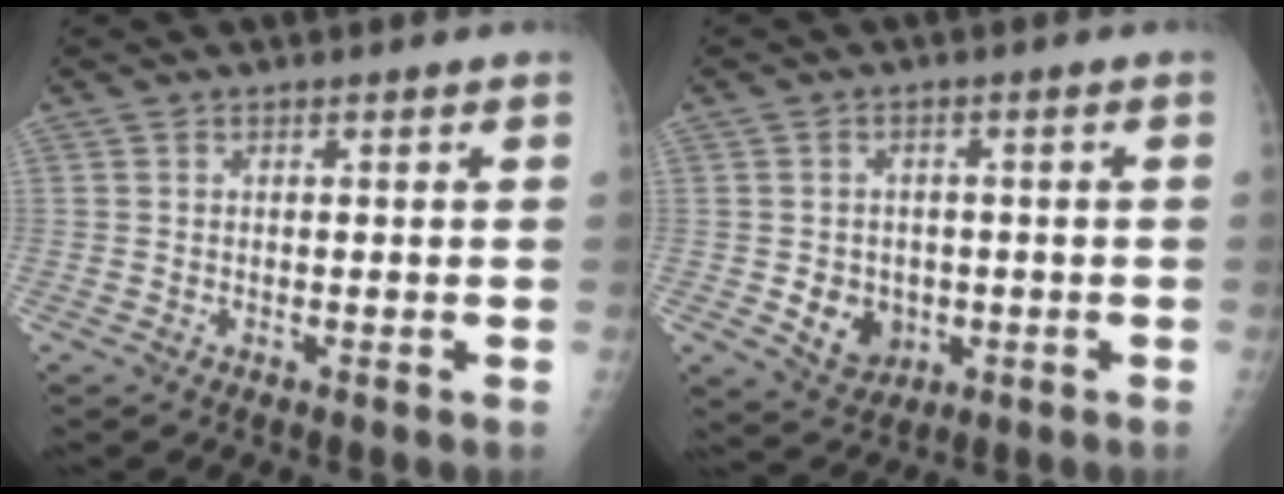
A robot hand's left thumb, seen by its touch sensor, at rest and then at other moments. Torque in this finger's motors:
{"motor_torque": [-0.37, 0.42, 0.31, -0.24, 0.00]}